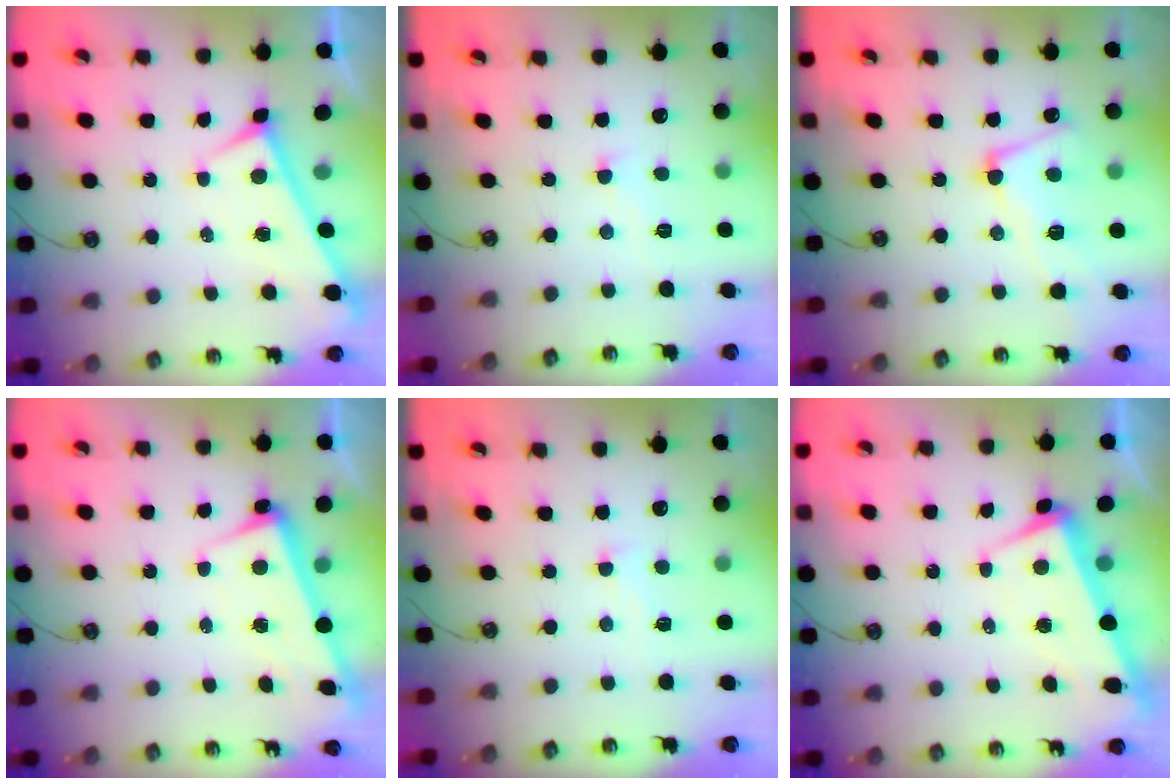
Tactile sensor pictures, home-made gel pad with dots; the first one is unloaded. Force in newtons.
{"total": 0.6, "press": 0.4, "slide": 0.4}
{"total": 5.5, "press": 5.2, "slide": 1.5}
{"total": 2.6, "press": 2.4, "slide": 0.9}
{"total": 0.9, "press": 0.6, "slide": 0.7}
{"total": 2.0, "press": 1.8, "slide": 1.0}